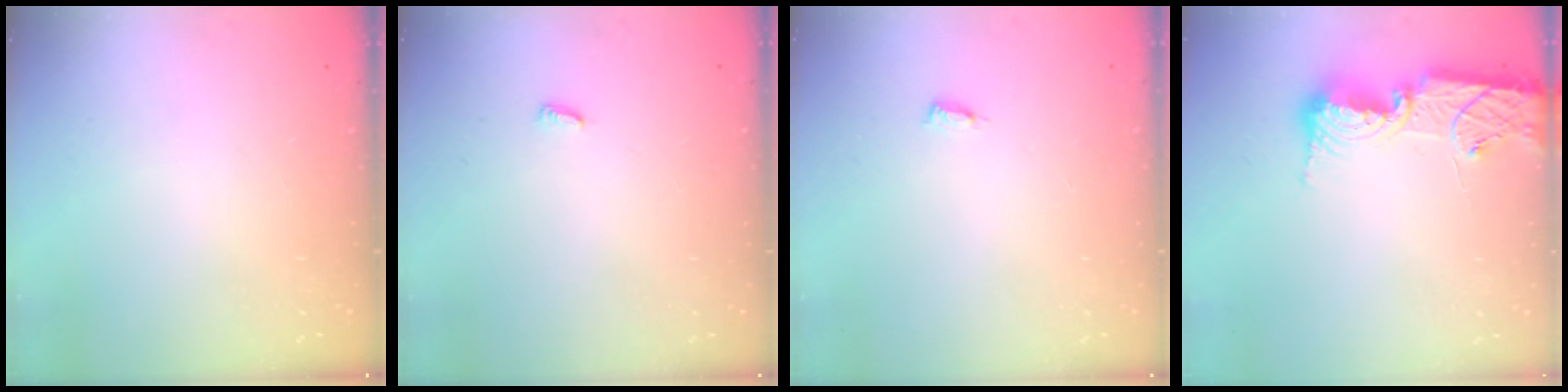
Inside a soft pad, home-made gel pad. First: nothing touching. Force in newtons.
{"total": 3.5, "press": 3.4, "slide": 0.6}
{"total": 3.4, "press": 3.4, "slide": 0.3}
{"total": 14.0, "press": 14.0, "slide": 1.1}